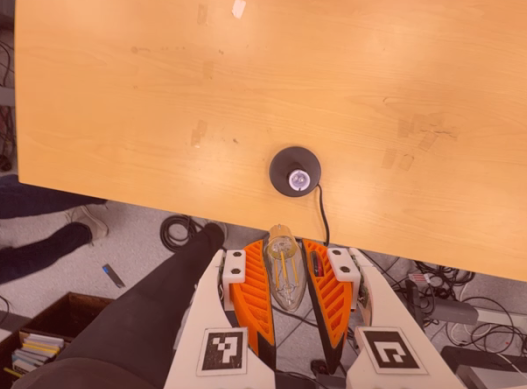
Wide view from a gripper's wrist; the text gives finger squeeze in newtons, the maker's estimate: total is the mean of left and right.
{"total": 13.3, "left": 13.8, "right": 12.7}